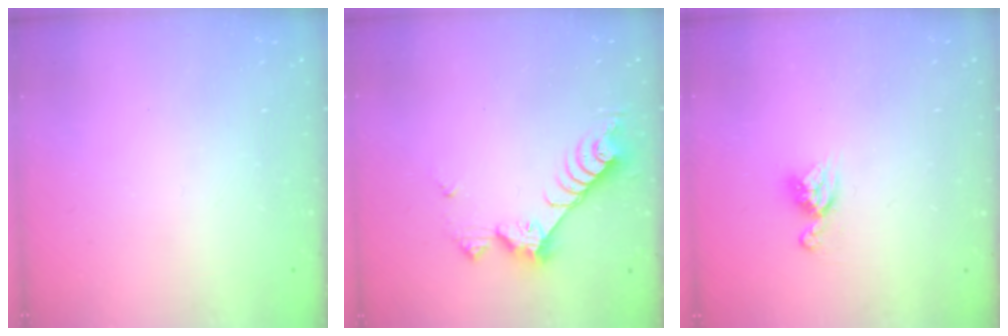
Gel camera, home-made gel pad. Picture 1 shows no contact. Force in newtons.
{"total": 8.6, "press": 8.6, "slide": 0.2}
{"total": 8.0, "press": 7.9, "slide": 0.7}